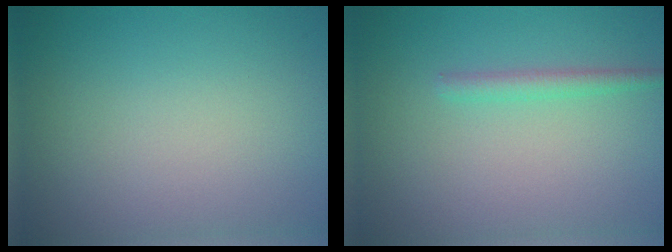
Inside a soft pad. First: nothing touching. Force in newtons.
{"total": 1.6, "press": 1.6, "slide": 0.0}